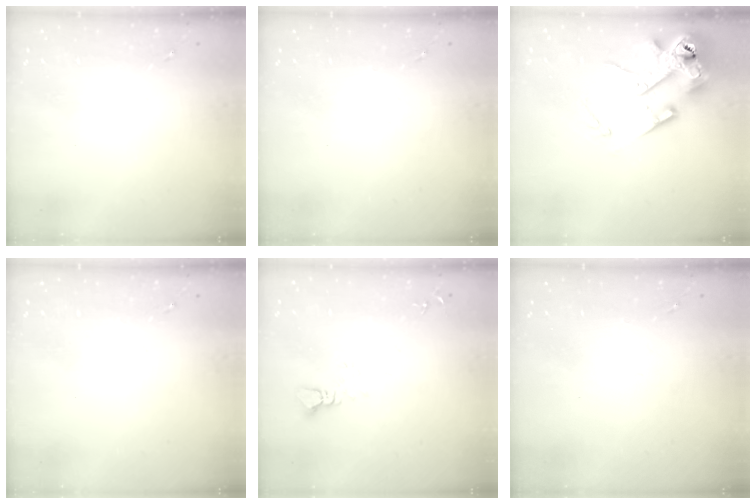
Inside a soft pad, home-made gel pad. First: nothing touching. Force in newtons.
{"total": 0.0}
{"total": 16.0, "press": 15.8, "slide": 2.5}
{"total": 0.0}
{"total": 2.5, "press": 2.5, "slide": 0.1}
{"total": 0.0}